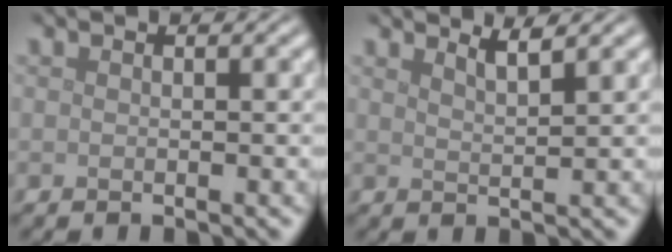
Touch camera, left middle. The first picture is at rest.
{"total": 2.0, "force": [1.6, 0.4, 1.1], "torque": [-0.005, 0.004, 0.023]}